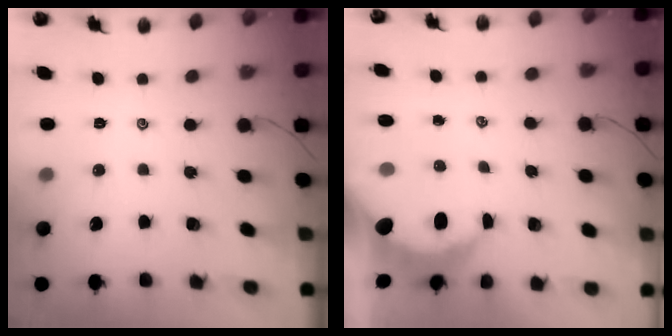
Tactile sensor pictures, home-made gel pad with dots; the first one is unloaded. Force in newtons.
{"total": 6.9, "press": 6.9, "slide": 0.9}